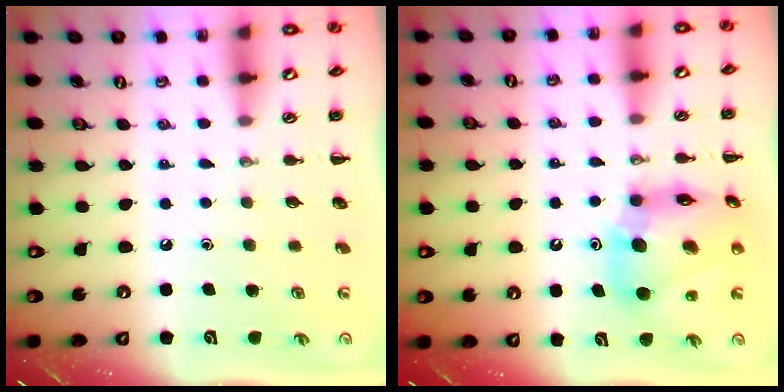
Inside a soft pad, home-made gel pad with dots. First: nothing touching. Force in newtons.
{"total": 13.7, "press": 13.1, "slide": 3.9}